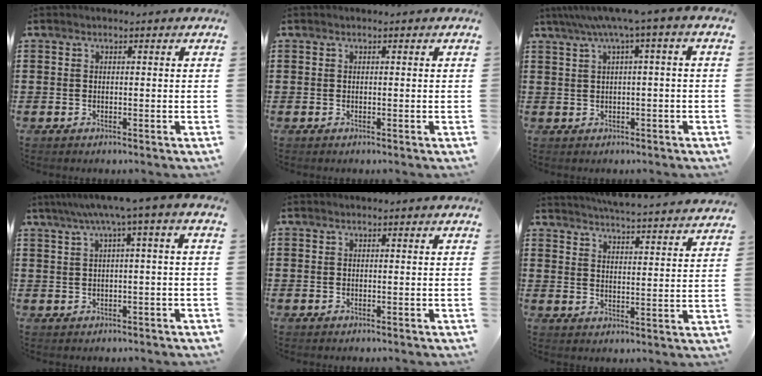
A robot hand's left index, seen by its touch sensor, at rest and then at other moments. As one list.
[{"total": 0.0}, {"total": 4.3, "force": [0.7, -0.3, 4.3], "torque": [-0.082, -0.007, 0.008]}, {"total": 4.5, "force": [0.8, -0.3, 4.4], "torque": [-0.084, -0.005, 0.008]}, {"total": 0.0}, {"total": 4.8, "force": [4.7, -0.6, 0.7], "torque": [-0.034, -0.038, 0.080]}]